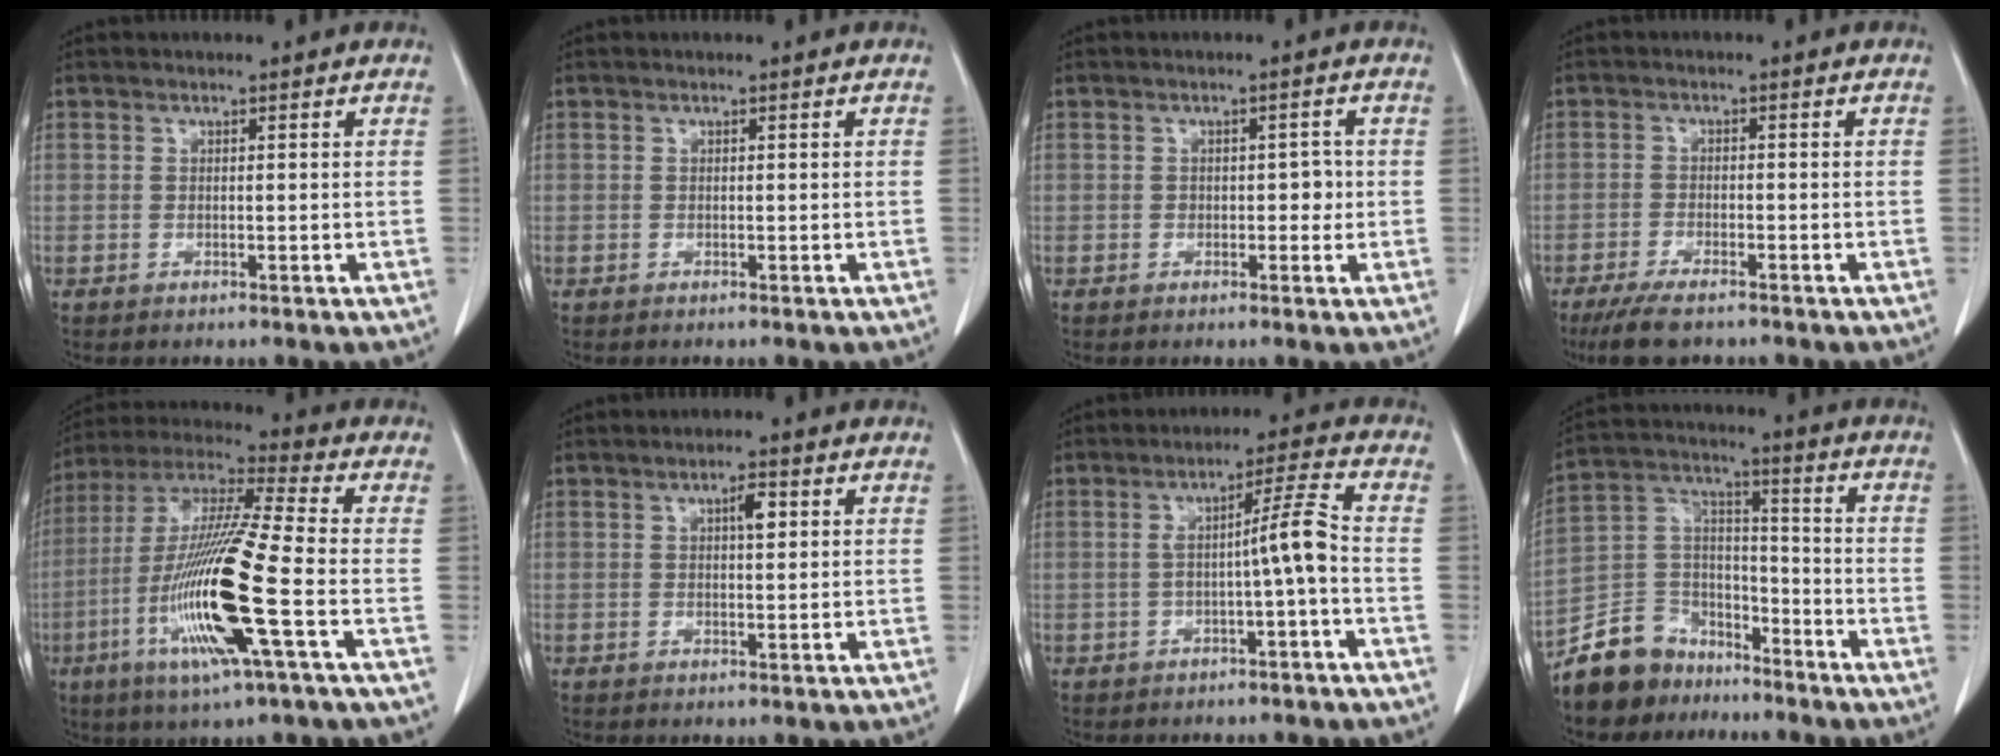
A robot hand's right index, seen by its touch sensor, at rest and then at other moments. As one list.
[{"total": 0.0}, {"total": 2.1, "force": [-0.3, 1.4, 1.6], "torque": [-0.013, 0.009, -0.005]}, {"total": 6.2, "force": [-4.9, 1.4, 3.6], "torque": [-0.065, -0.014, -0.084]}, {"total": 18.5, "force": [-5.5, 0.2, 17.6], "torque": [-0.367, -0.021, -0.111]}, {"total": 2.5, "force": [0.8, 0.7, 2.3], "torque": [-0.038, 0.001, 0.012]}, {"total": 5.6, "force": [-1.3, -0.6, 5.4], "torque": [-0.087, 0.020, -0.017]}, {"total": 11.1, "force": [-8.6, 6.7, 1.6], "torque": [-0.042, 0.048, -0.159]}]